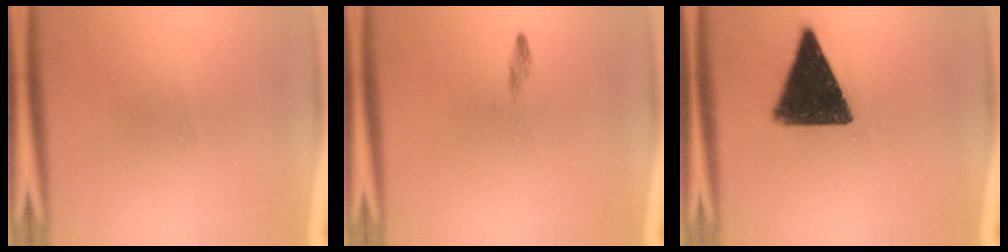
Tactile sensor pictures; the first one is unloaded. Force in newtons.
{"total": 0.7}
{"total": 13.0}